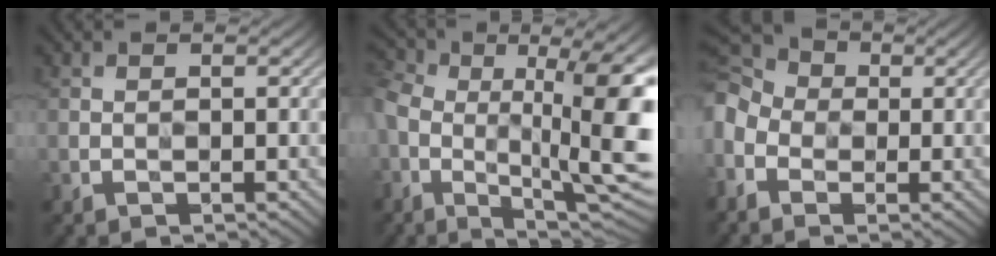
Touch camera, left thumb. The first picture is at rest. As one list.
[{"total": 16.9, "force": [-1.5, 6.2, 15.6], "torque": [-0.227, -0.002, -0.030]}, {"total": 9.0, "force": [-1.7, 7.2, 5.1], "torque": [-0.165, -0.002, -0.048]}]